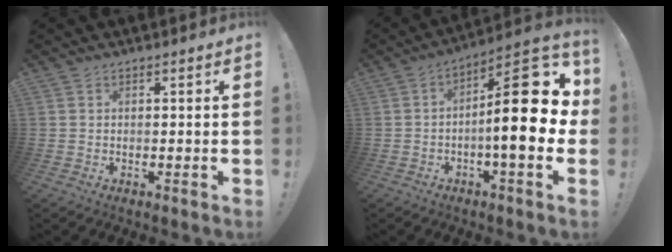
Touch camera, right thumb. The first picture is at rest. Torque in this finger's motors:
{"motor_torque": [1.52, 2.62, 1.45, -1.06, 0.07]}